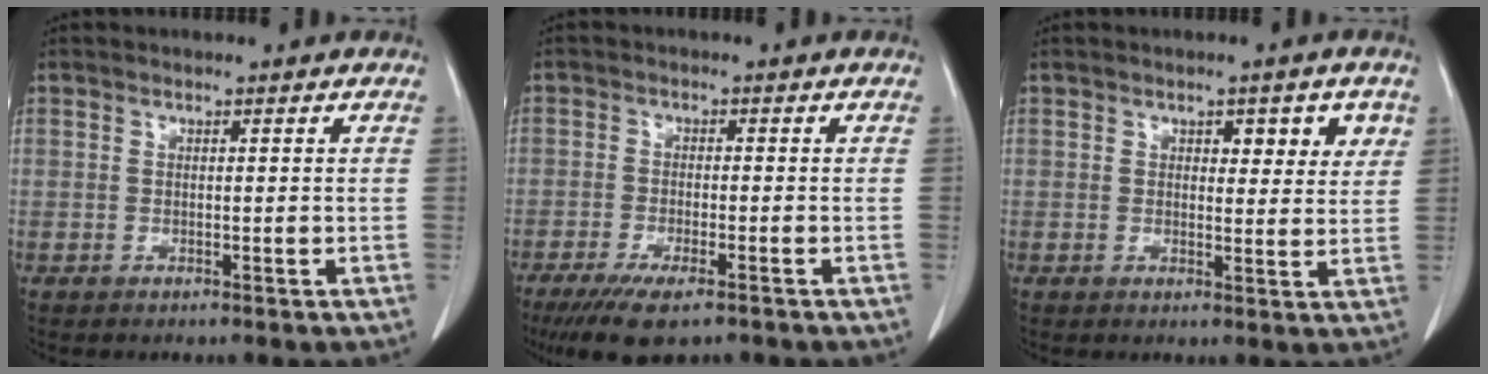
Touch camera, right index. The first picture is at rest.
{"total": 8.2, "force": [-5.8, 1.9, 5.5], "torque": [-0.089, -0.017, -0.091]}
{"total": 4.8, "force": [2.2, 2.1, 3.7], "torque": [-0.038, 0.002, 0.027]}